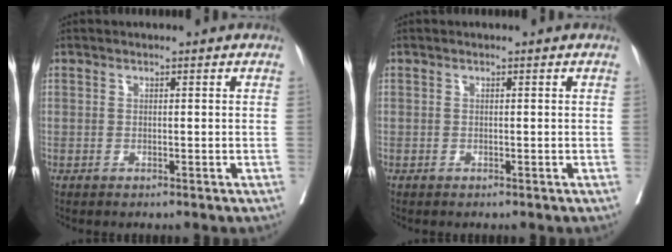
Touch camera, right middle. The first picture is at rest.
{"total": 0.0}